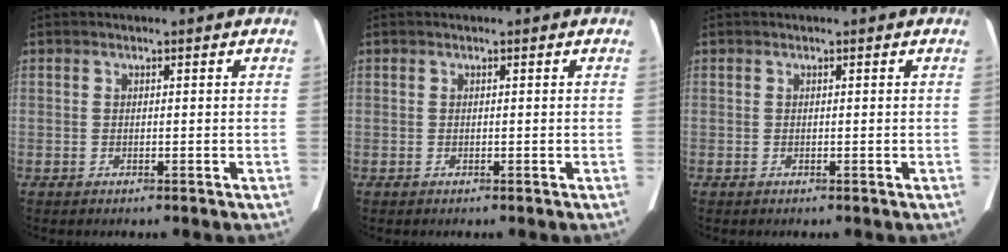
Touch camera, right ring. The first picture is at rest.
{"total": 0.0}
{"total": 0.0}